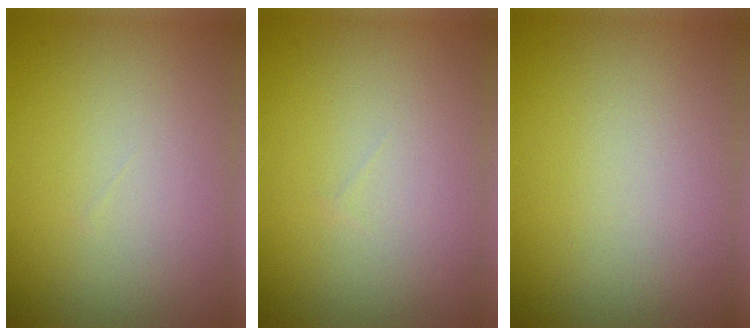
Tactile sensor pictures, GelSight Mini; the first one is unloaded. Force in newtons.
{"total": 0.0}
{"total": 0.0}